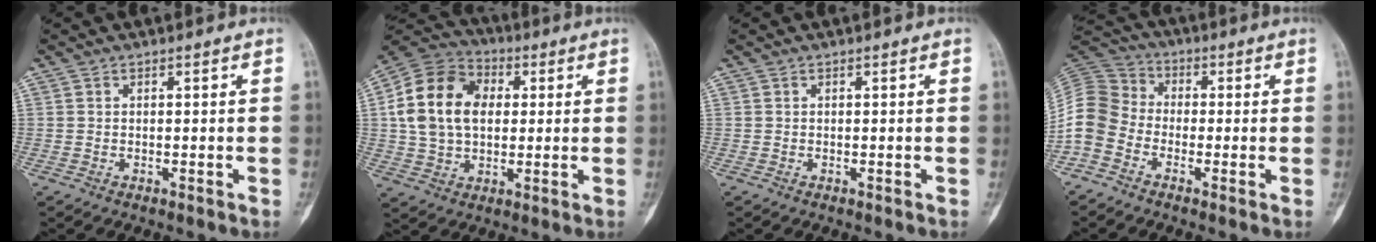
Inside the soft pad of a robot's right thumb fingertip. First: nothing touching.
{"total": 16.3, "force": [2.3, 11.8, 11.1], "torque": [-0.185, 0.021, 0.035]}
{"total": 0.0}
{"total": 9.2, "force": [-3.6, 7.4, 4.3], "torque": [-0.078, 0.037, -0.089]}